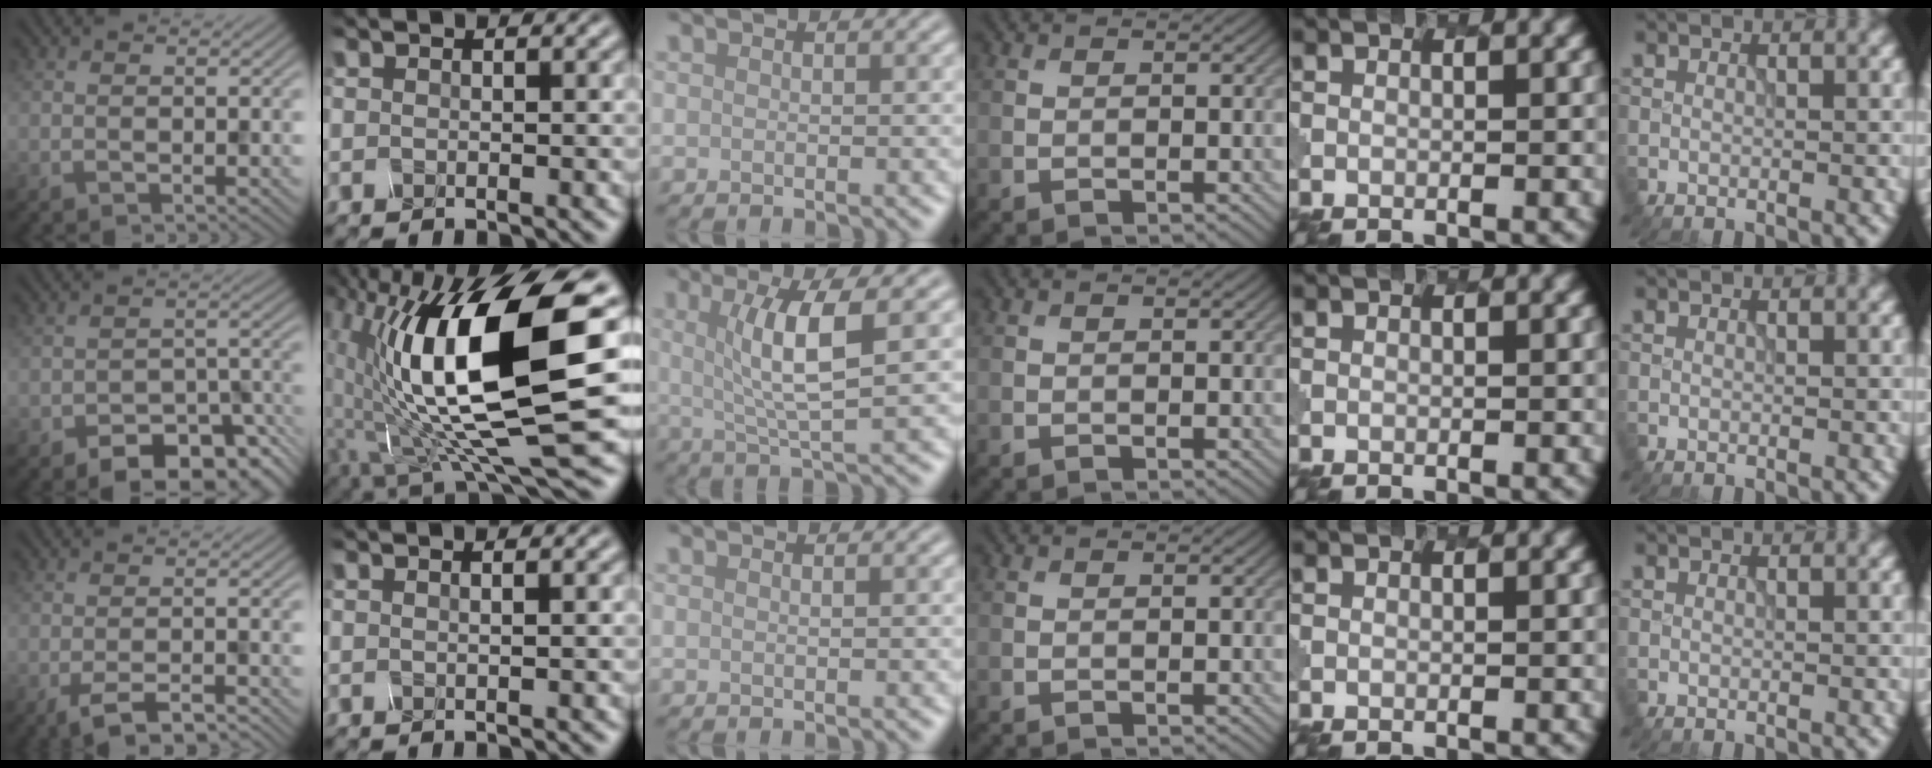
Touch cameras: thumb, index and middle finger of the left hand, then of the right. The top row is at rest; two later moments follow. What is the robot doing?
{"motion": "shake", "object": "salt shaker"}